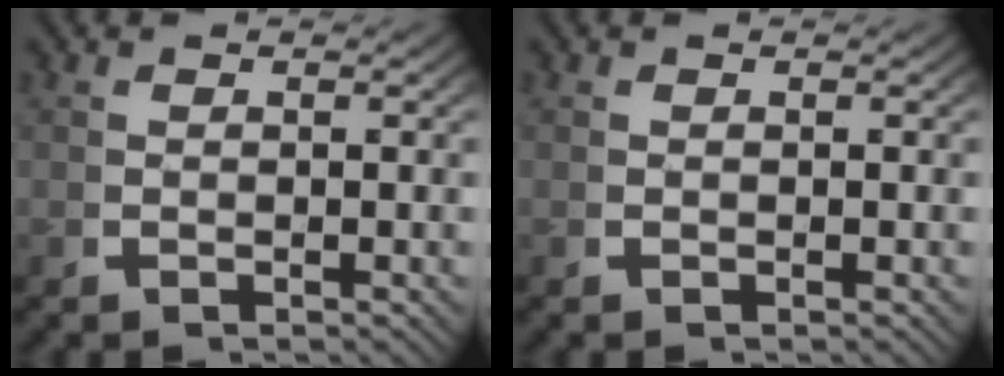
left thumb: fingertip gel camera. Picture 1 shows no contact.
{"total": 0.0}